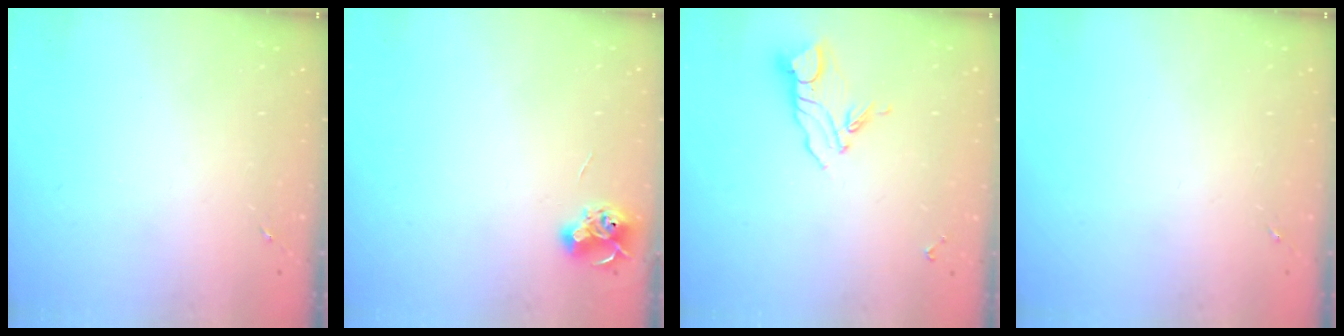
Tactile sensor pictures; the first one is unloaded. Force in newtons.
{"total": 6.5, "press": 6.5, "slide": 0.8}
{"total": 8.5, "press": 8.4, "slide": 0.9}
{"total": 0.0}